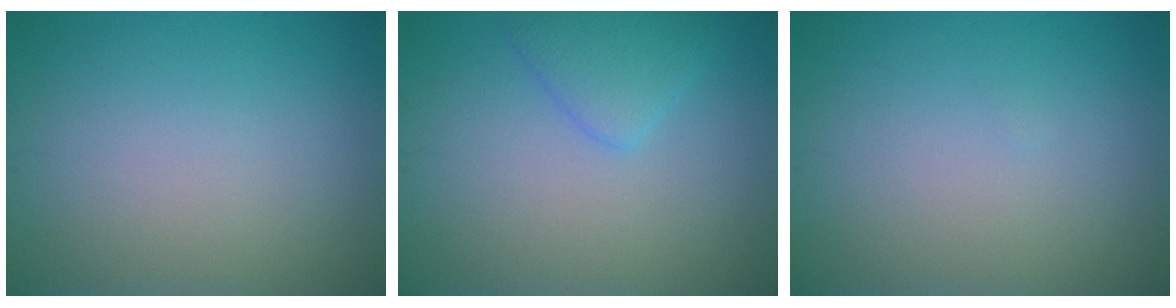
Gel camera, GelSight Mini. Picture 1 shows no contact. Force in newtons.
{"total": 2.3, "press": 2.3, "slide": 0.2}
{"total": 0.0}